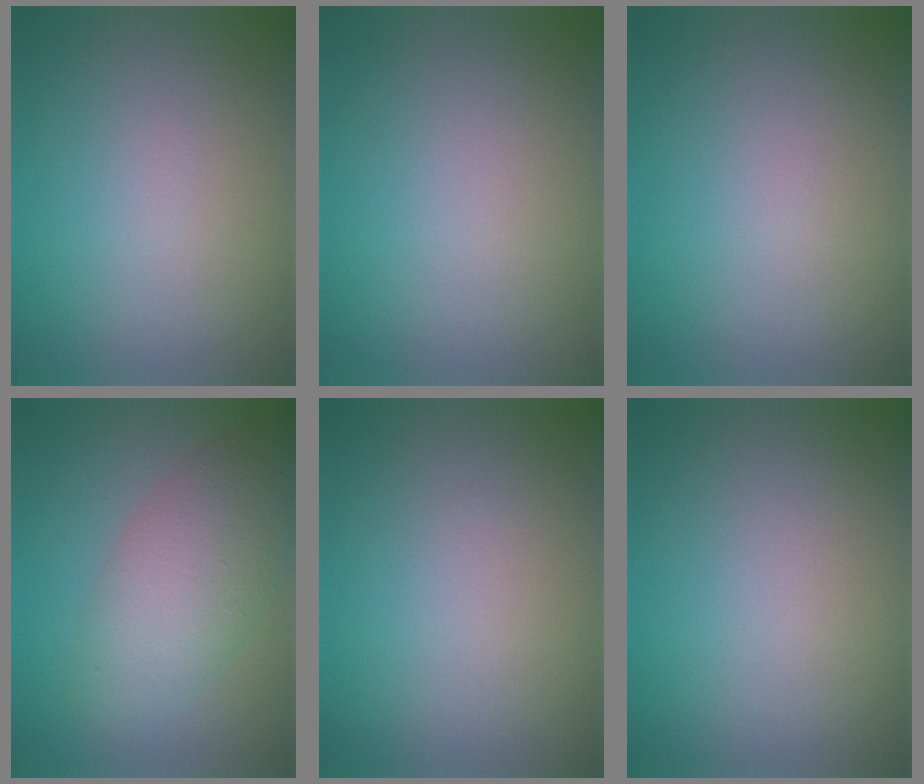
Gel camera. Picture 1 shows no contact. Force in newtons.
{"total": 0.0}
{"total": 0.0}
{"total": 6.0, "press": 6.0, "slide": 0.2}
{"total": 0.0}
{"total": 0.0}